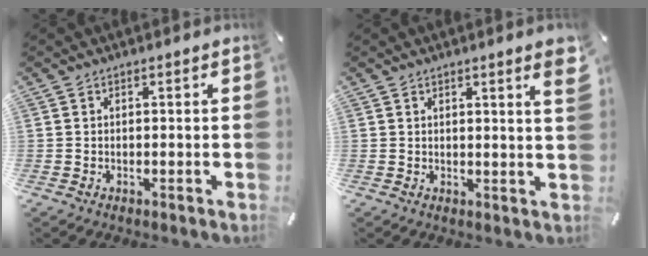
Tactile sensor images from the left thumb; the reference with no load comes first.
{"total": 4.0, "force": [2.1, 0.3, 3.4], "torque": [-0.053, -0.009, 0.033]}